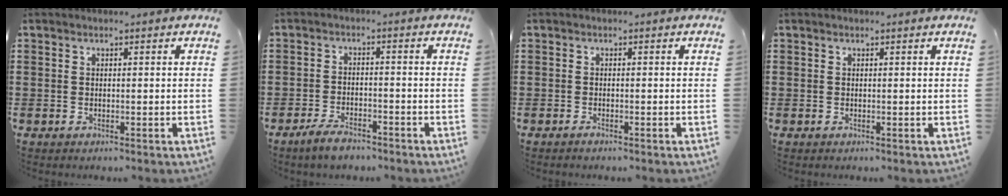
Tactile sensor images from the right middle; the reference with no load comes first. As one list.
[{"total": 3.5, "force": [-2.9, 1.0, 1.7], "torque": [-0.036, 0.007, -0.057]}, {"total": 0.6, "force": [-0.5, 0.0, 0.3], "torque": [-0.007, -0.004, -0.009]}, {"total": 0.0}]